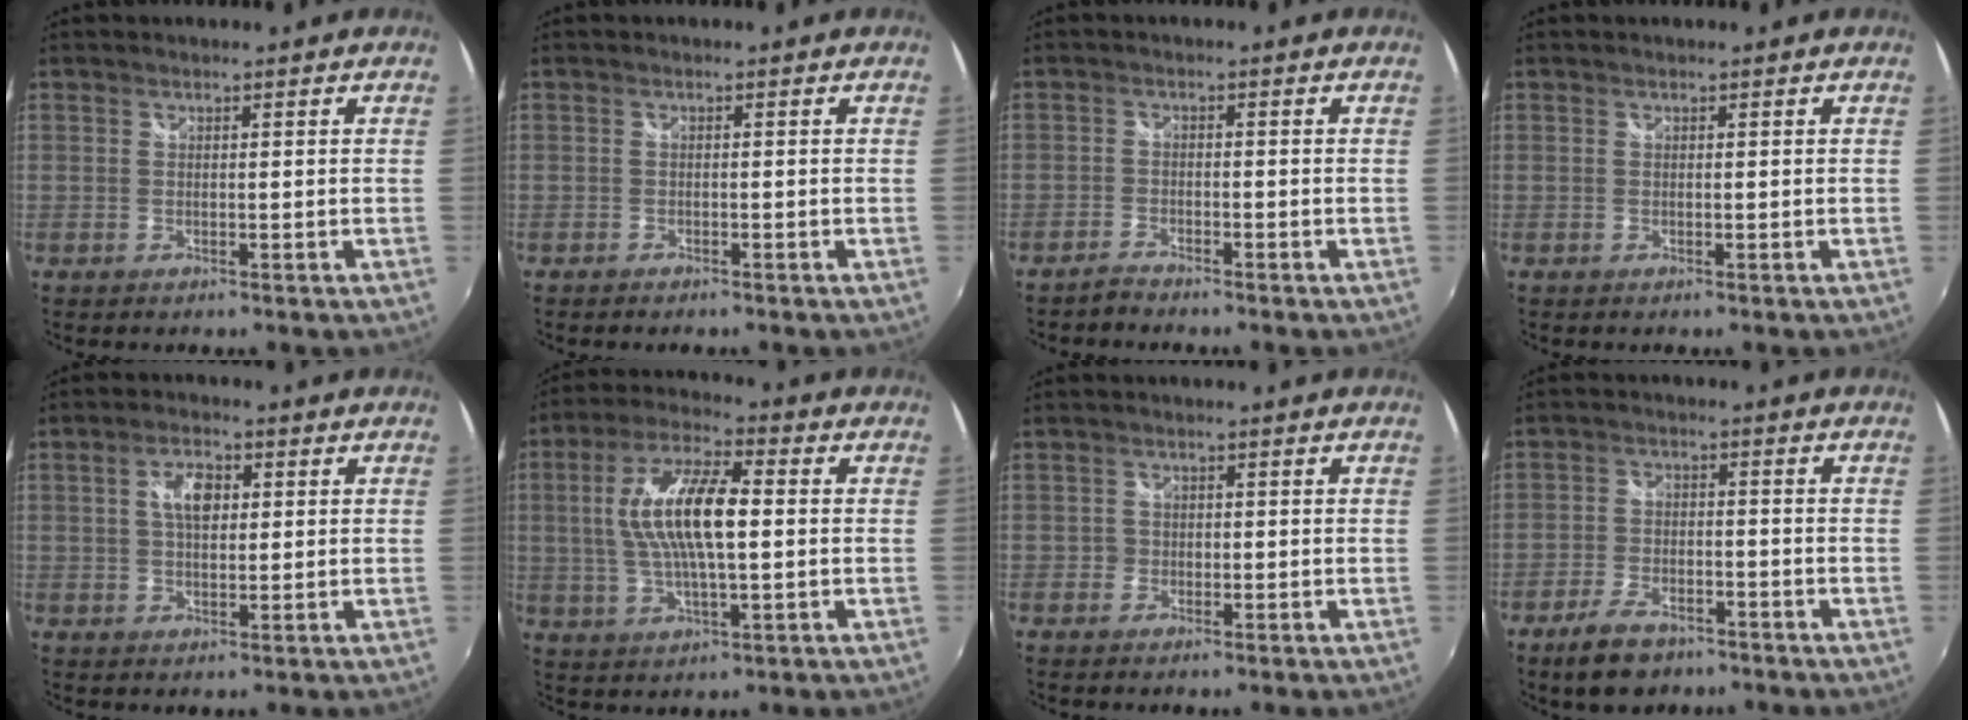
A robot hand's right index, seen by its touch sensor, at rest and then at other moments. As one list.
[{"total": 1.2, "force": [-1.1, 0.5, 0.3], "torque": [-0.012, -0.005, -0.020]}, {"total": 2.2, "force": [-2.1, 0.4, 0.3], "torque": [-0.017, -0.001, -0.046]}, {"total": 0.0}, {"total": 5.2, "force": [1.2, 2.9, 4.2], "torque": [-0.075, 0.012, 0.021]}, {"total": 13.5, "force": [1.0, 4.3, 12.7], "torque": [-0.246, 0.012, 0.016]}, {"total": 1.7, "force": [-0.6, 1.6, 0.1], "torque": [-0.001, 0.000, -0.011]}, {"total": 7.8, "force": [-5.6, 3.9, 3.8], "torque": [-0.101, -0.002, -0.097]}]